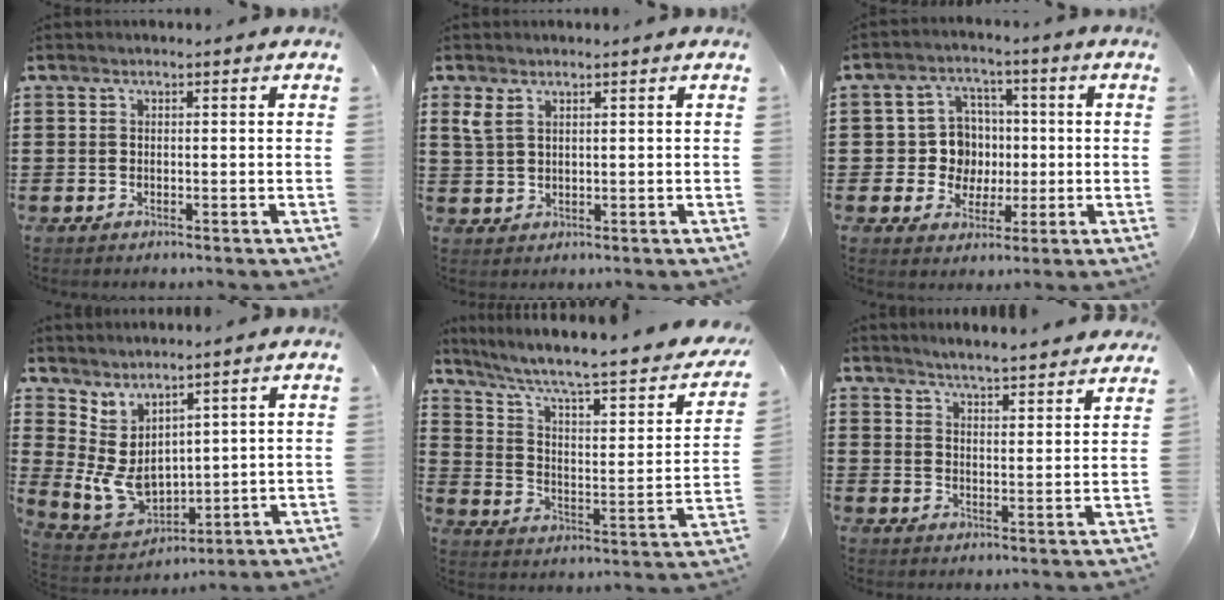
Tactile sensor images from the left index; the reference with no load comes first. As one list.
[{"total": 2.6, "force": [1.5, 1.3, 1.7], "torque": [-0.039, 0.004, 0.029]}, {"total": 7.3, "force": [0.2, 6.8, 2.5], "torque": [-0.066, 0.018, 0.007]}, {"total": 6.9, "force": [1.7, 5.0, 4.5], "torque": [-0.126, -0.012, 0.036]}, {"total": 7.1, "force": [4.7, 1.1, 5.2], "torque": [-0.111, -0.039, 0.067]}, {"total": 4.0, "force": [3.9, -0.5, 0.0], "torque": [-0.016, -0.025, 0.069]}]